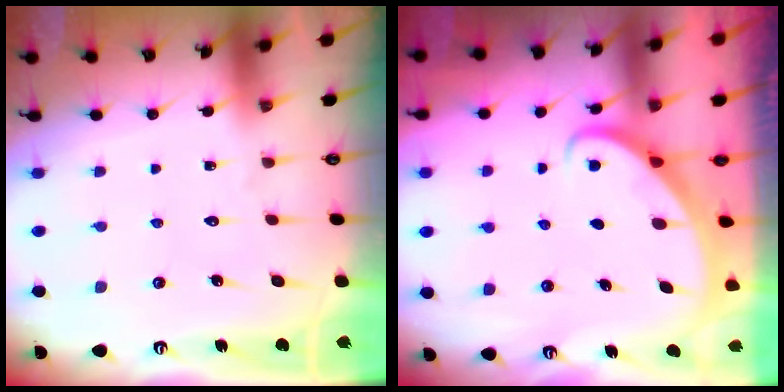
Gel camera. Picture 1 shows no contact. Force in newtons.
{"total": 2.7, "press": 2.7, "slide": 0.2}